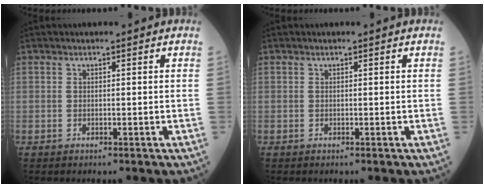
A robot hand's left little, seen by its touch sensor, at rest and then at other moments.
{"total": 0.0}